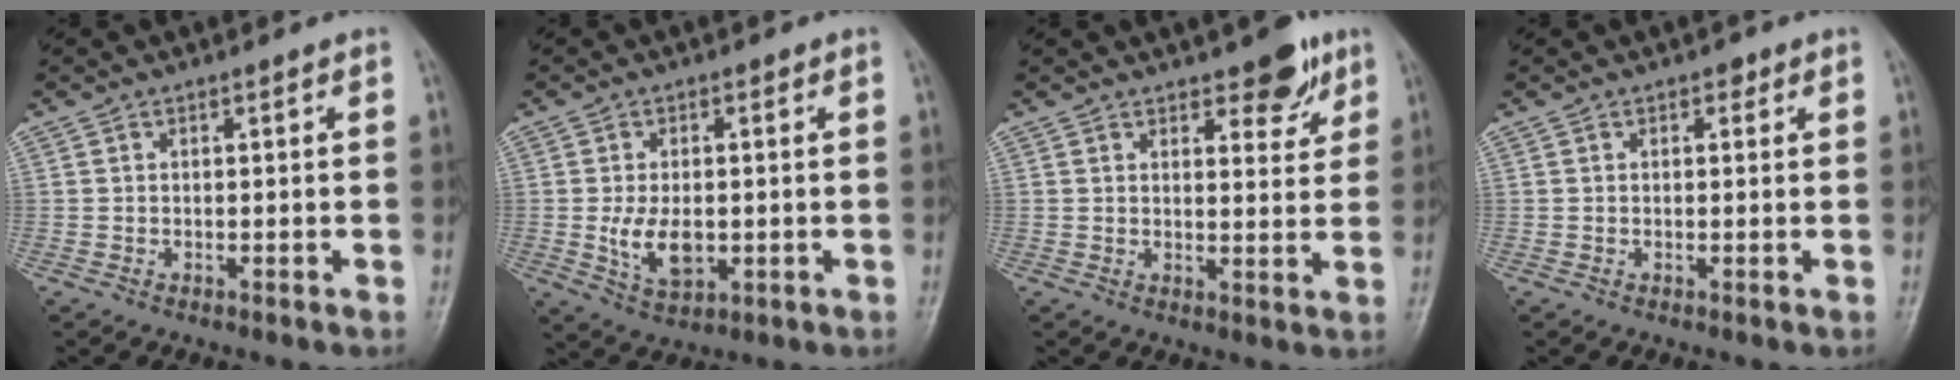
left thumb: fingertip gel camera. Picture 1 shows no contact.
{"total": 7.2, "force": [-0.7, 4.4, 5.6], "torque": [-0.090, -0.012, -0.004]}
{"total": 6.3, "force": [4.1, 2.7, 3.8], "torque": [-0.025, -0.023, 0.053]}
{"total": 1.3, "force": [0.7, 0.9, 0.7], "torque": [0.002, 0.000, 0.005]}